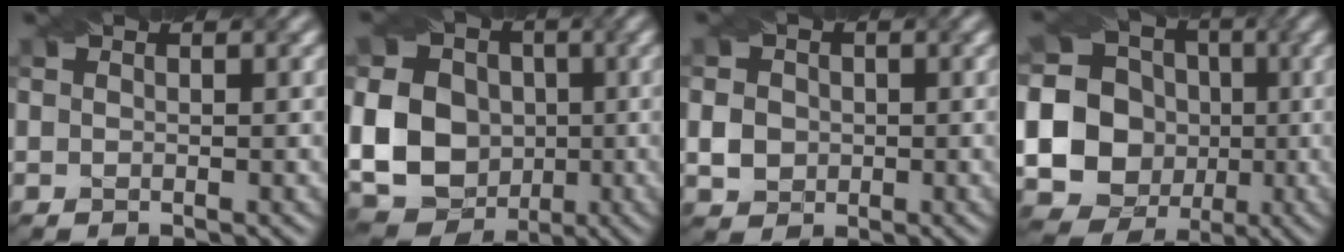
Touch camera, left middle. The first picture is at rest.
{"total": 17.3, "force": [-1.4, 15.5, 7.7], "torque": [-0.162, 0.004, -0.054]}
{"total": 2.5, "force": [-0.4, 2.3, 1.0], "torque": [-0.023, 0.000, -0.007]}
{"total": 20.8, "force": [-2.3, 19.8, 5.8], "torque": [-0.135, -0.006, -0.081]}